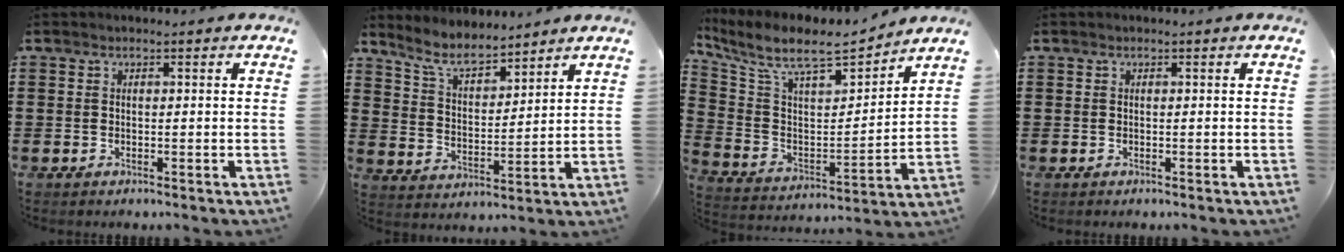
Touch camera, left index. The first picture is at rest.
{"total": 6.8, "force": [6.1, 1.3, 2.6], "torque": [-0.075, -0.023, 0.109]}
{"total": 8.7, "force": [7.4, 2.0, 4.1], "torque": [-0.117, -0.045, 0.123]}
{"total": 0.0}